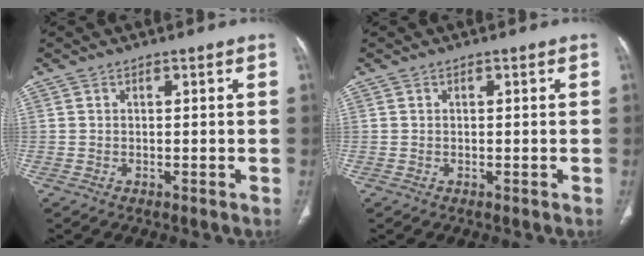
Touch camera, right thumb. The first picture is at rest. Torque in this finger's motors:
{"motor_torque": [-0.20, -0.07, -0.26, 0.13, 0.01]}